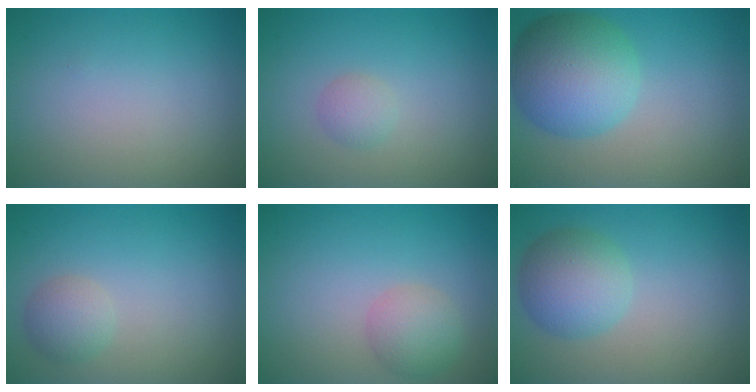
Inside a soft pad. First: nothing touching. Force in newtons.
{"total": 1.3, "press": 1.3, "slide": 0.1}
{"total": 7.9, "press": 7.9, "slide": 0.4}
{"total": 2.1, "press": 2.1, "slide": 0.0}
{"total": 2.7, "press": 2.7, "slide": 0.1}
{"total": 4.7, "press": 4.7, "slide": 0.2}